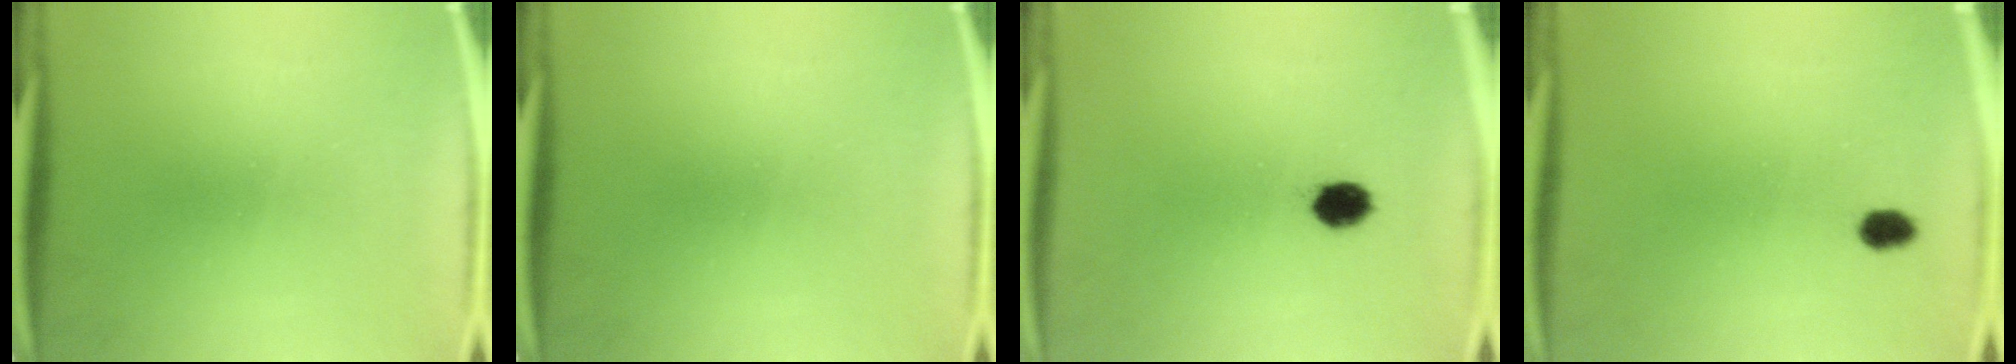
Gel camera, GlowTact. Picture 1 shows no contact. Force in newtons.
{"total": 0.0}
{"total": 4.0}
{"total": 2.3}